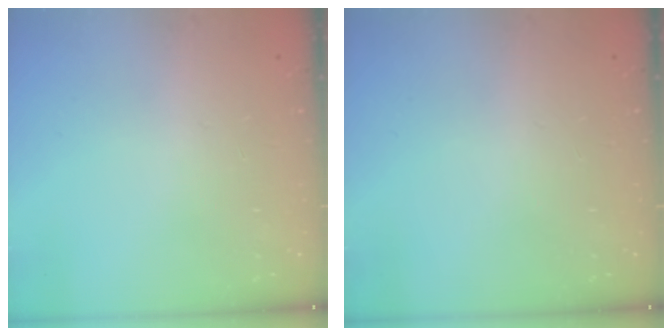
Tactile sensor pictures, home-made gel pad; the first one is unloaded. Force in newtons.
{"total": 0.0}